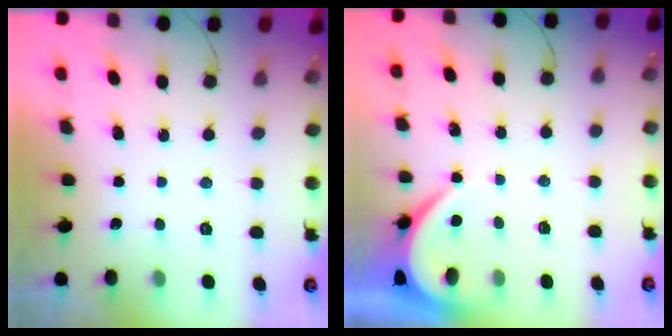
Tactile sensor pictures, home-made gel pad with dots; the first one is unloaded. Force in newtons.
{"total": 3.9, "press": 3.9, "slide": 0.6}